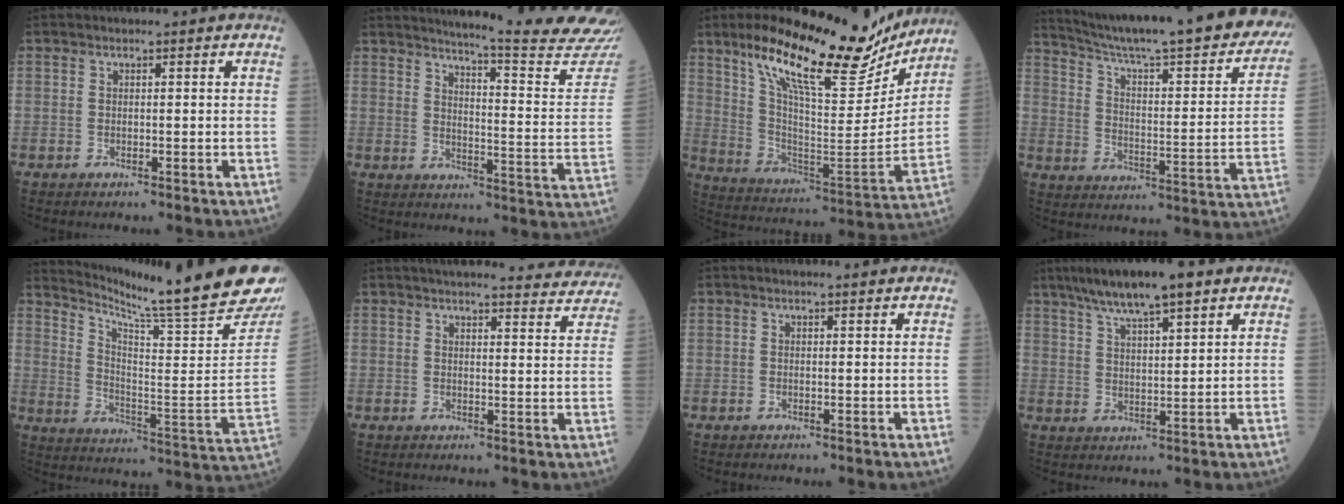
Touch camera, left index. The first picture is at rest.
{"total": 21.2, "force": [20.0, -1.8, 6.7], "torque": [-0.102, -0.139, 0.229]}
{"total": 22.4, "force": [17.2, 5.5, 13.2], "torque": [-0.222, -0.016, 0.273]}
{"total": 31.6, "force": [26.8, 3.2, 16.3], "torque": [-0.253, -0.073, 0.347]}
{"total": 24.9, "force": [21.7, -2.3, 11.8], "torque": [-0.195, -0.125, 0.284]}
{"total": 16.9, "force": [16.1, 2.3, 4.7], "torque": [-0.047, -0.024, 0.176]}
{"total": 1.2, "force": [1.1, -0.1, 0.3], "torque": [-0.010, -0.003, 0.011]}
{"total": 9.8, "force": [6.9, 1.1, 6.9], "torque": [-0.120, 0.020, 0.116]}